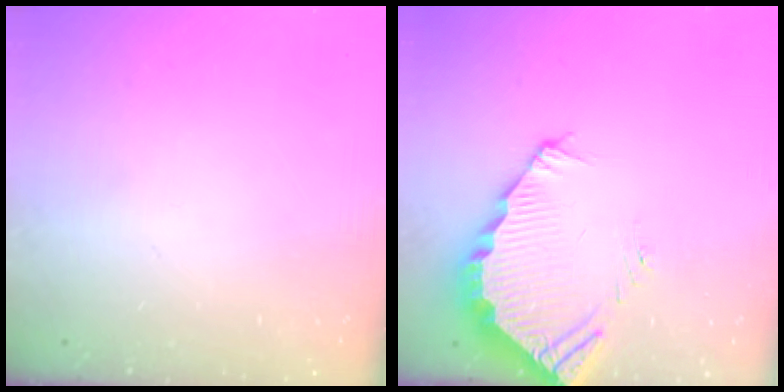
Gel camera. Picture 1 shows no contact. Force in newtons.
{"total": 3.7, "press": 3.7, "slide": 0.3}